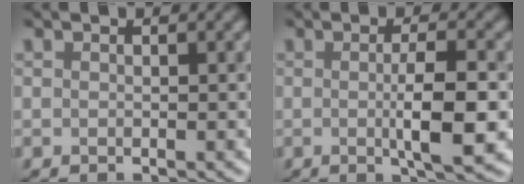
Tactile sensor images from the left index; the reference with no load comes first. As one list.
[{"total": 4.9, "force": [-0.4, 1.0, 4.8], "torque": [-0.075, -0.003, -0.006]}]